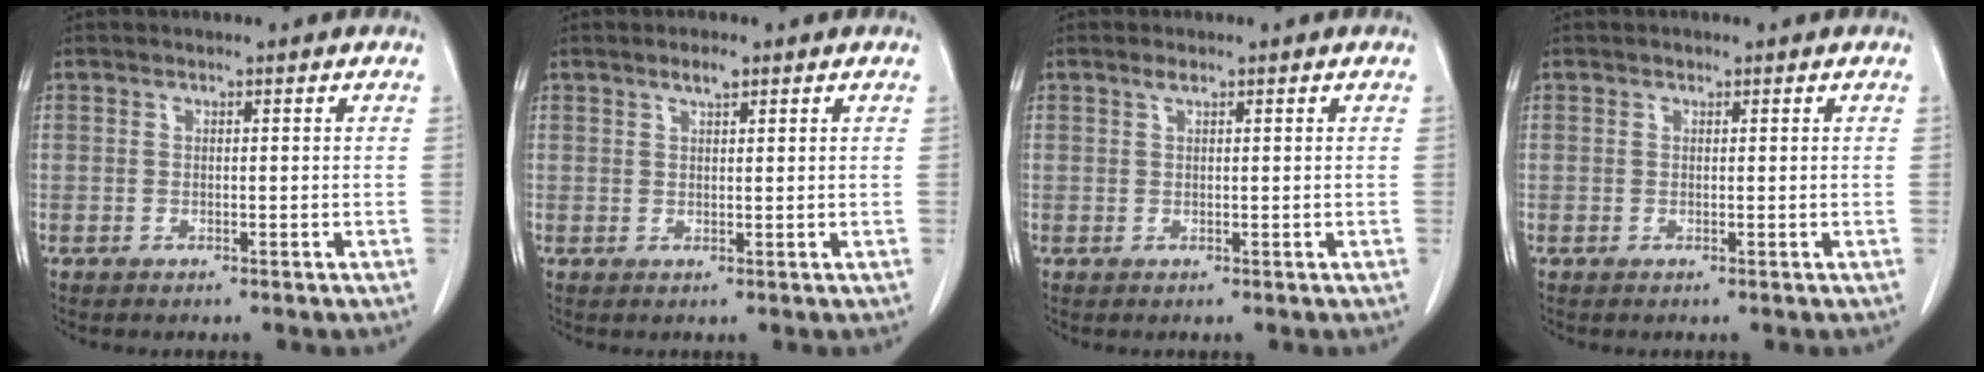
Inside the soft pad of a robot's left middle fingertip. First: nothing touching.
{"total": 1.8, "force": [1.2, 0.4, 1.2], "torque": [-0.025, 0.001, 0.021]}
{"total": 0.9, "force": [0.6, 0.2, 0.6], "torque": [-0.015, 0.001, 0.012]}
{"total": 0.0}